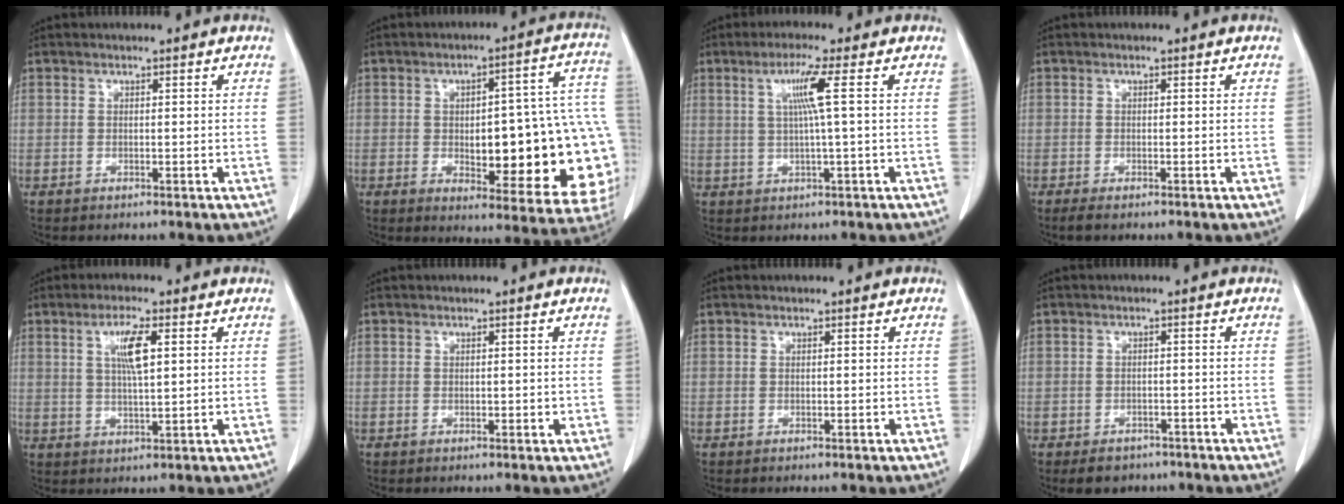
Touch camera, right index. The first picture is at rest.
{"total": 22.3, "force": [-3.1, 6.4, 21.1], "torque": [-0.183, 0.035, -0.016]}
{"total": 4.9, "force": [1.4, -1.6, 4.4], "torque": [-0.090, -0.003, 0.030]}
{"total": 2.0, "force": [-1.6, 0.3, 1.2], "torque": [-0.022, -0.006, -0.022]}
{"total": 5.5, "force": [1.7, 0.7, 5.2], "torque": [-0.097, 0.000, 0.033]}
{"total": 0.7, "force": [-0.2, 0.4, 0.5], "torque": [-0.003, 0.001, -0.005]}
{"total": 0.0}
{"total": 4.4, "force": [-3.3, 2.7, 0.9], "torque": [-0.011, 0.006, -0.044]}